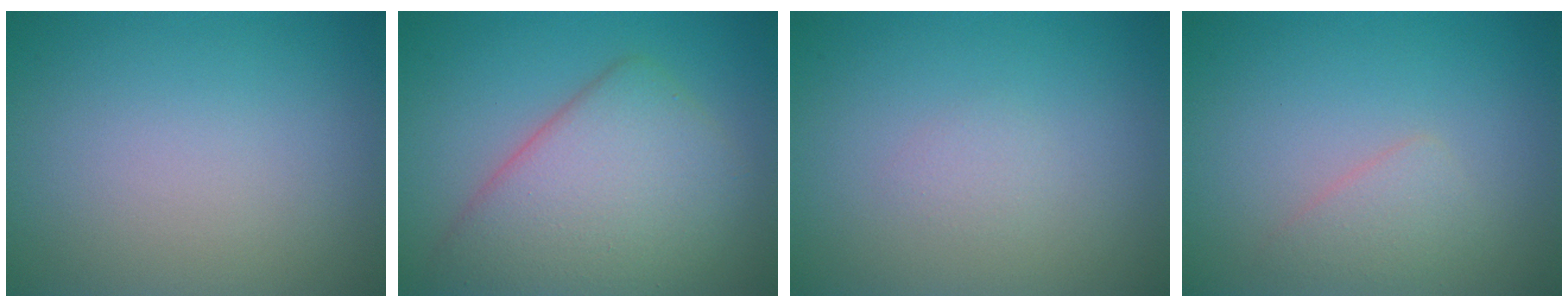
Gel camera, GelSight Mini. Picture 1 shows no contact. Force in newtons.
{"total": 7.4, "press": 7.4, "slide": 0.3}
{"total": 0.6, "press": 0.6, "slide": 0.1}
{"total": 1.7, "press": 1.7, "slide": 0.1}